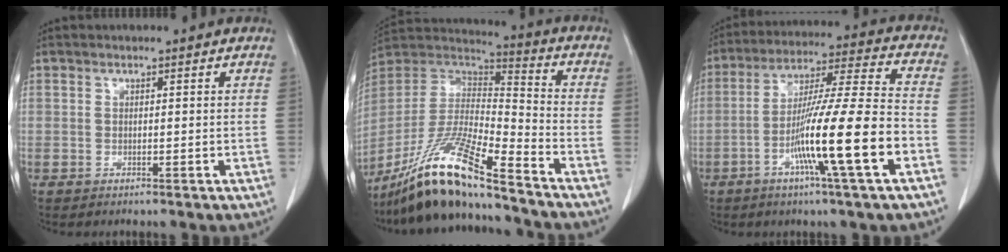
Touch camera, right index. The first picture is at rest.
{"total": 18.8, "force": [-14.9, 0.8, 11.4], "torque": [-0.246, -0.020, -0.282]}
{"total": 16.6, "force": [-6.0, -0.9, 15.5], "torque": [-0.278, -0.009, -0.108]}